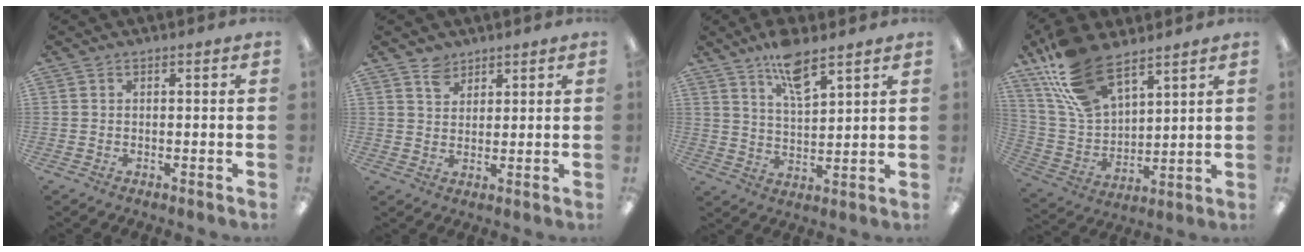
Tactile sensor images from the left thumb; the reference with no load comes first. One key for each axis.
{"total": 4.2, "fx": 3.2, "fy": 2.6, "fz": 0.6, "tx": -0.005, "ty": -0.011, "tz": 0.060}
{"total": 8.7, "fx": 6.6, "fy": 2.6, "fz": 5.1, "tx": -0.092, "ty": -0.032, "tz": 0.115}
{"total": 17.6, "fx": 12.4, "fy": 8.3, "fz": 9.4, "tx": -0.223, "ty": -0.053, "tz": 0.231}